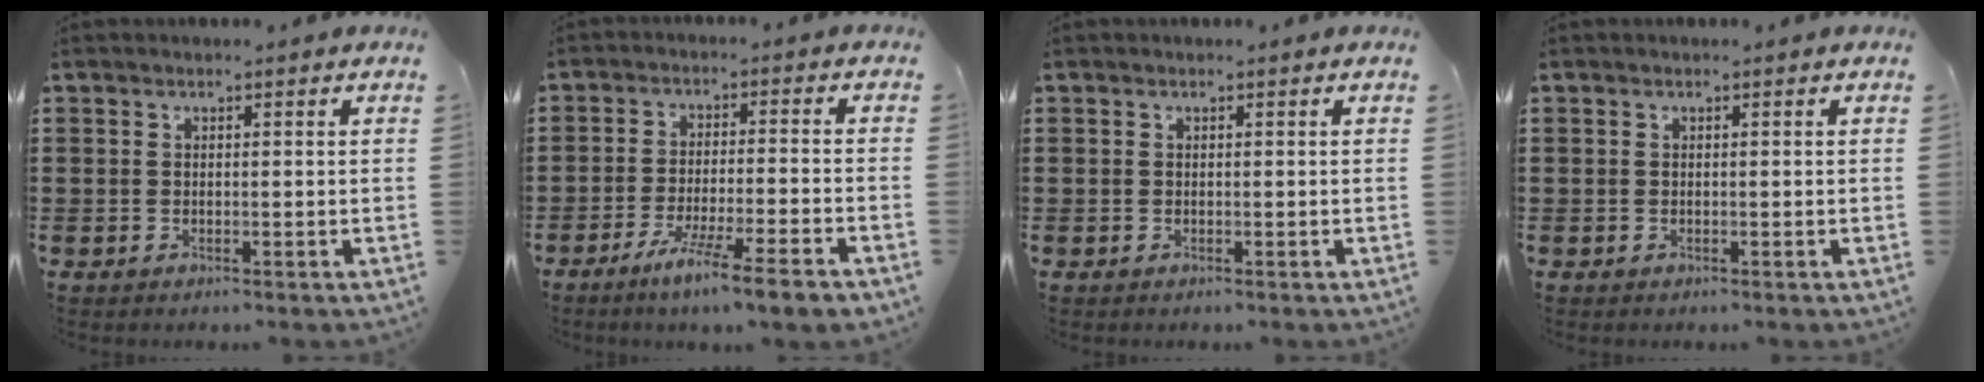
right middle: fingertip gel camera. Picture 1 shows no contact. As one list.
[{"total": 6.8, "force": [-5.4, -0.2, 4.1], "torque": [-0.074, -0.011, -0.099]}, {"total": 0.0}, {"total": 0.0}]